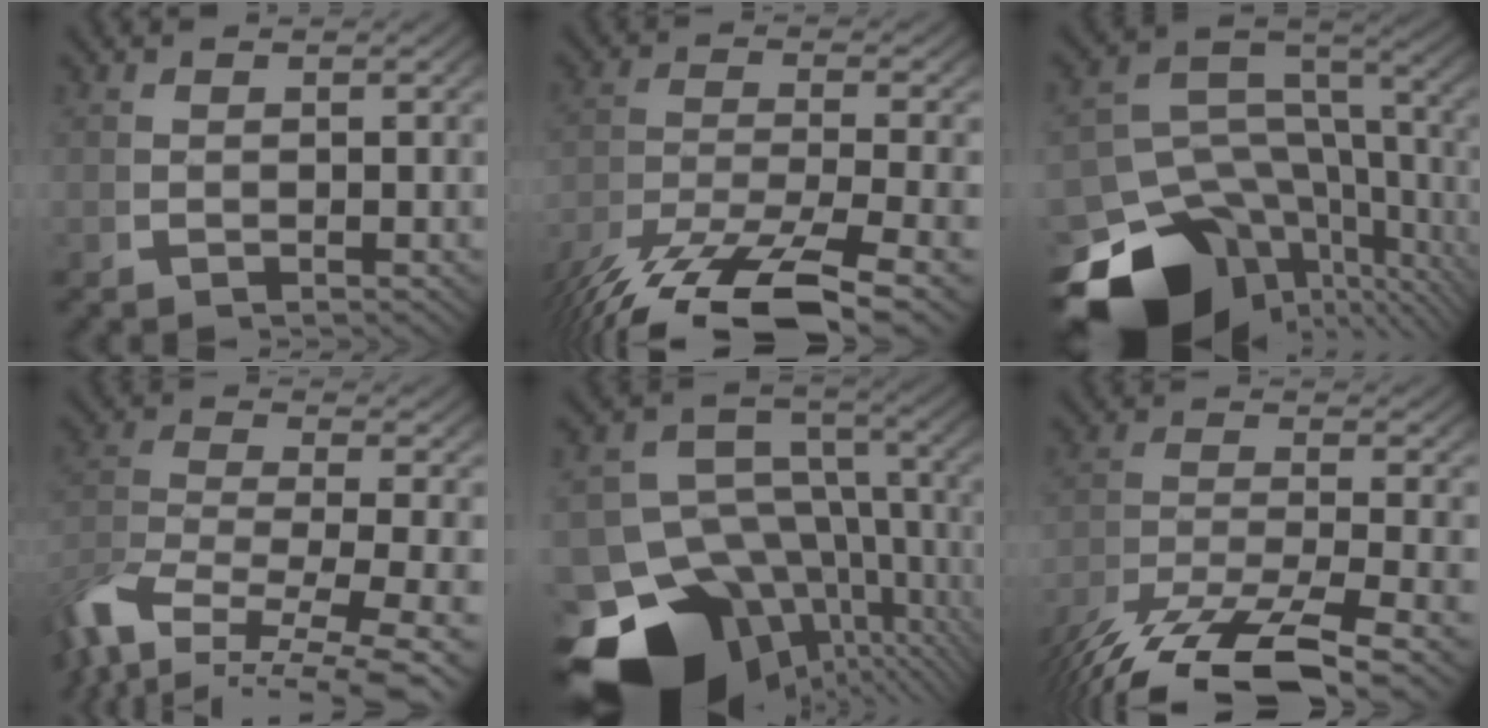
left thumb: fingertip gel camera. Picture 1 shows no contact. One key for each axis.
{"total": 11.6, "fx": -6.2, "fy": 6.0, "fz": 7.8, "tx": -0.168, "ty": -0.049, "tz": -0.065}
{"total": 17.7, "fx": -6.1, "fy": 11.4, "fz": 12.1, "tx": -0.186, "ty": -0.062, "tz": -0.078}
{"total": 11.2, "fx": -5.5, "fy": 6.9, "fz": 6.9, "tx": -0.177, "ty": -0.049, "tz": -0.064}
{"total": 21.7, "fx": -7.2, "fy": 15.1, "fz": 13.8, "tx": -0.237, "ty": -0.097, "tz": -0.082}
{"total": 10.4, "fx": -5.4, "fy": 5.2, "fz": 7.2, "tx": -0.154, "ty": -0.043, "tz": -0.059}